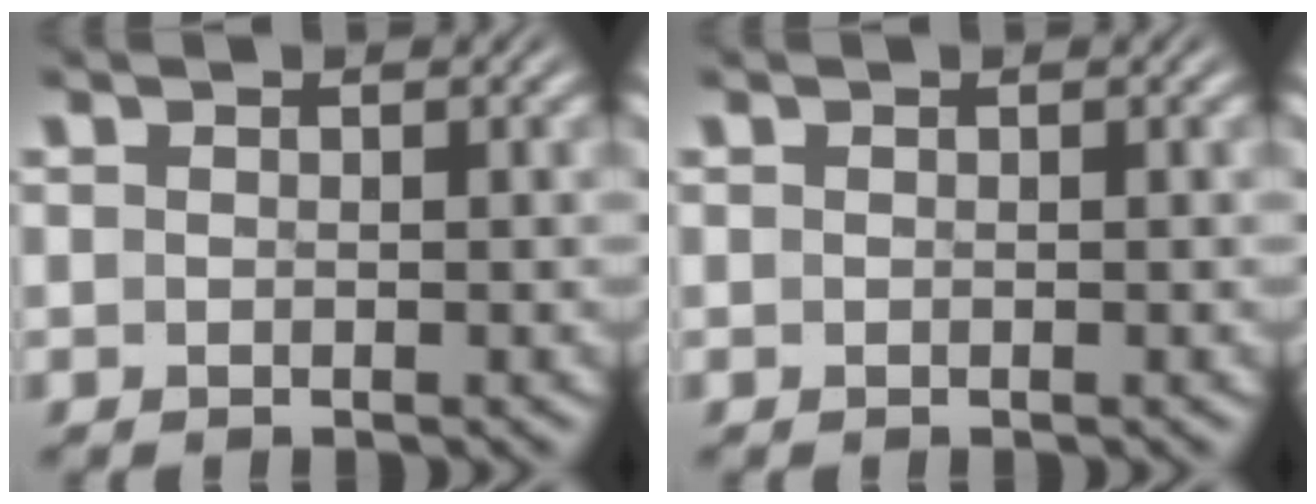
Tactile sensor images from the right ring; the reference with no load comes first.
{"total": 0.0}